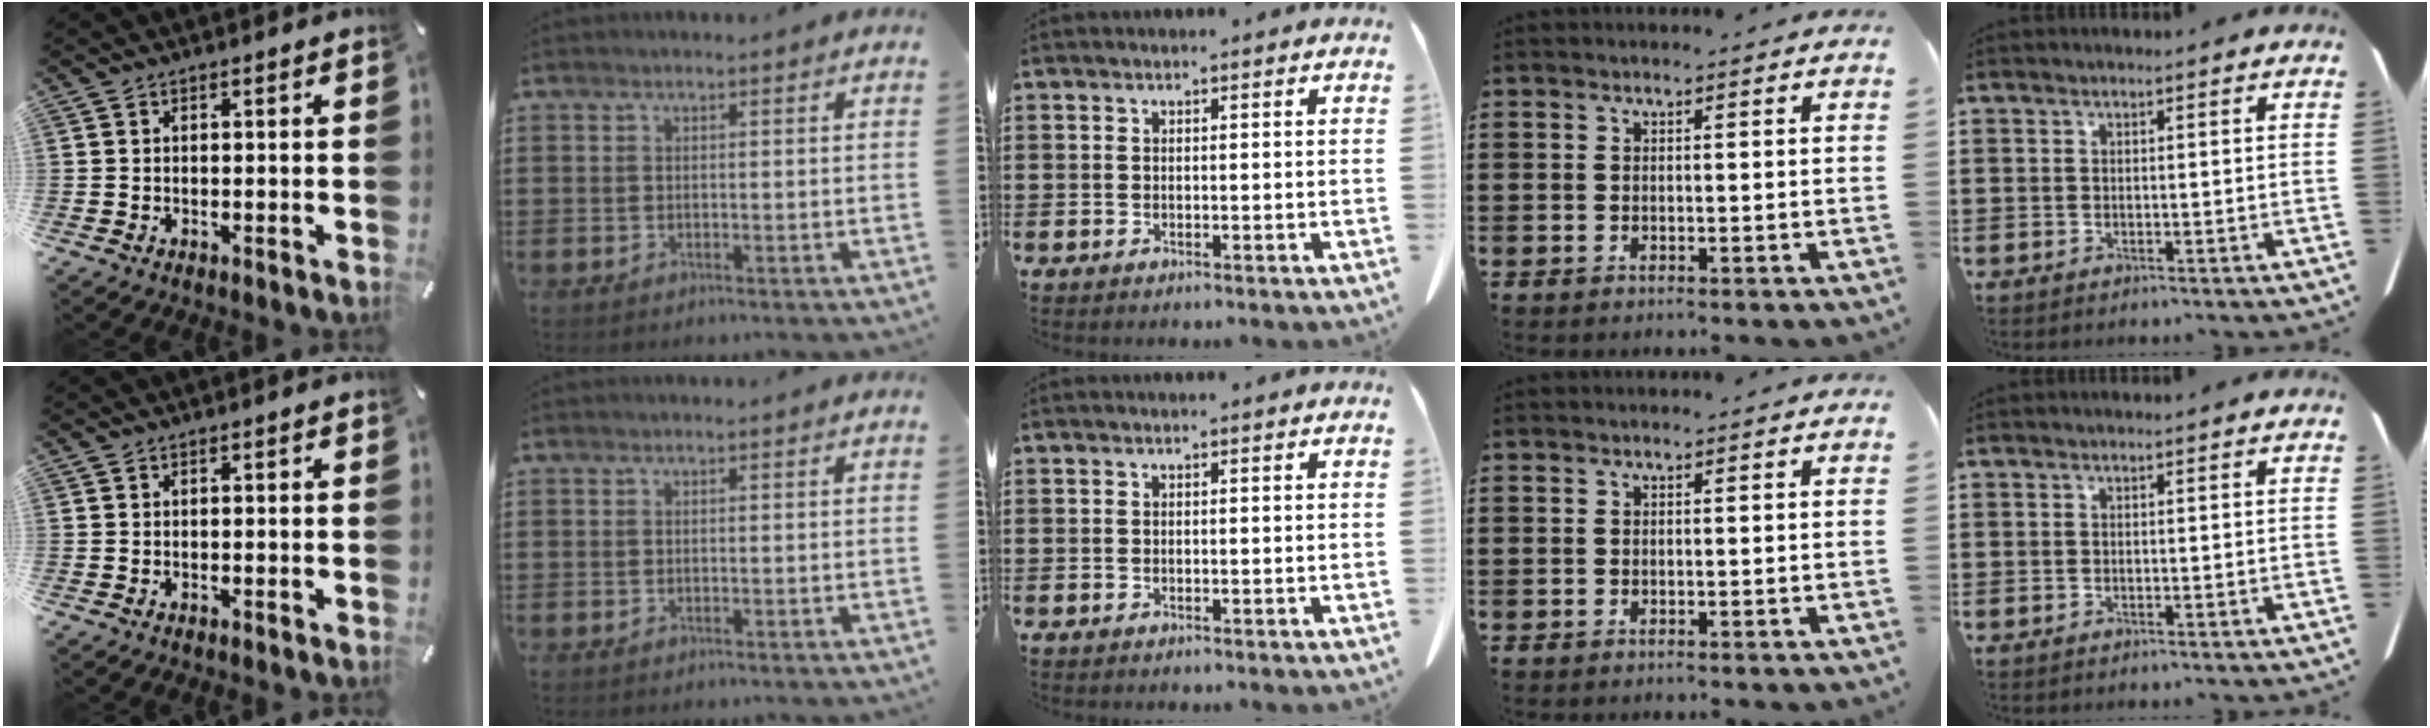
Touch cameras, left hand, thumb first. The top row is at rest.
{}